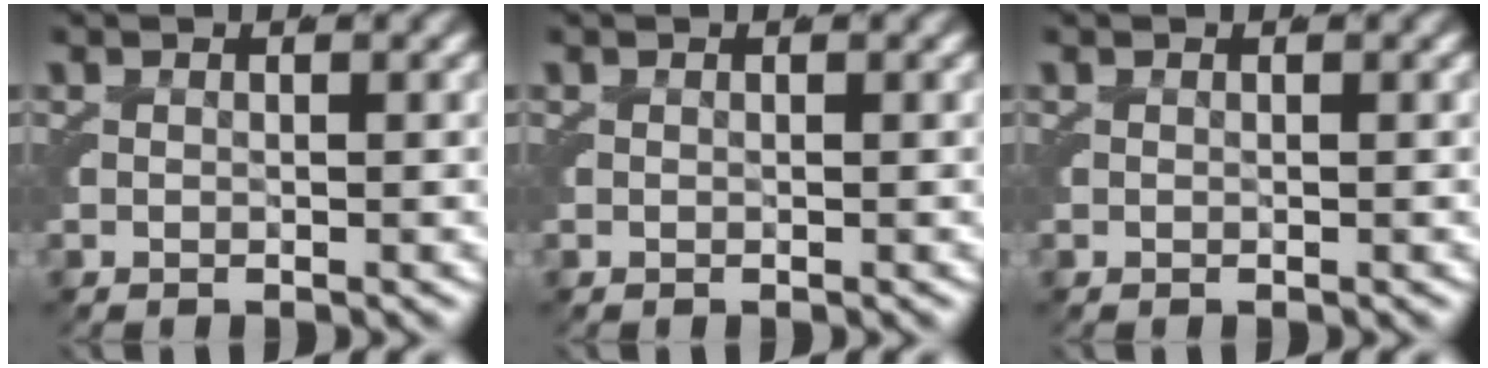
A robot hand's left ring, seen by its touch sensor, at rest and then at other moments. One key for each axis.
{"total": 0.0}
{"total": 0.0}